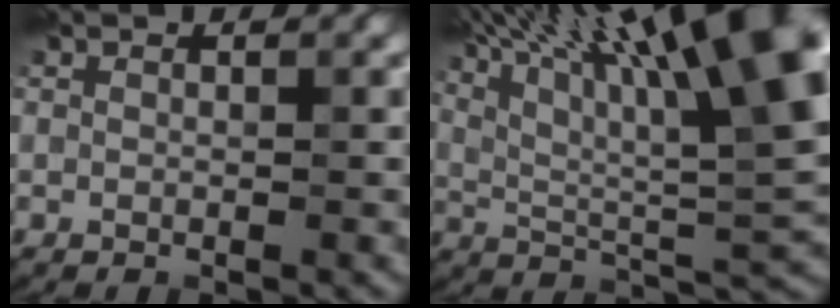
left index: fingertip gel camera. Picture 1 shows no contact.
{"total": 18.3, "force": [9.1, 5.3, 15.0], "torque": [-0.248, 0.038, 0.147]}